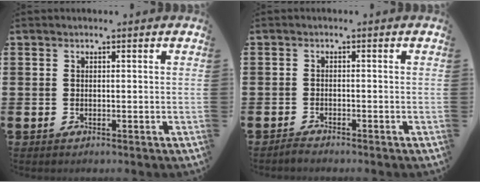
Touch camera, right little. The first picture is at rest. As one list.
[{"total": 1.1, "force": [-1.1, 0.0, 0.1], "torque": [-0.006, 0.000, -0.021]}]